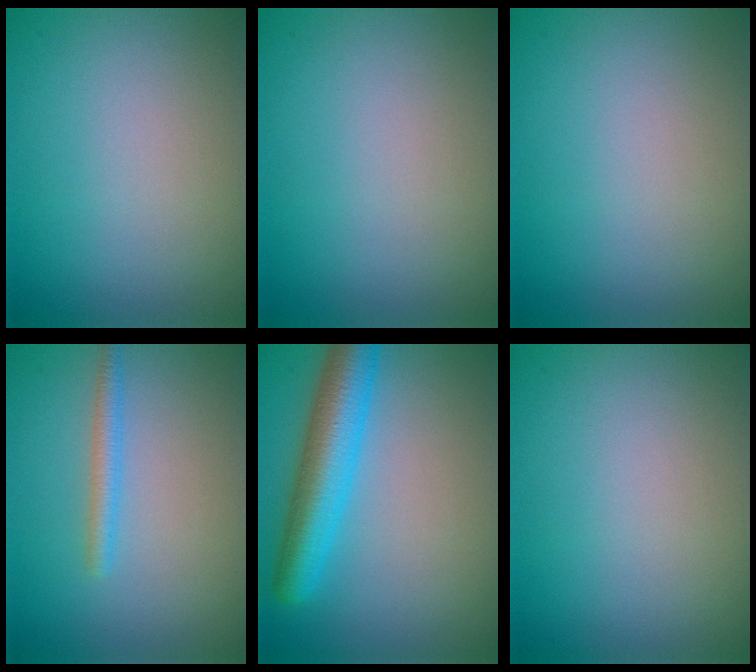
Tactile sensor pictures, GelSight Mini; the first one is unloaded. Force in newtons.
{"total": 0.0}
{"total": 0.0}
{"total": 1.7, "press": 1.7, "slide": 0.1}
{"total": 6.0, "press": 6.0, "slide": 0.3}
{"total": 0.0}